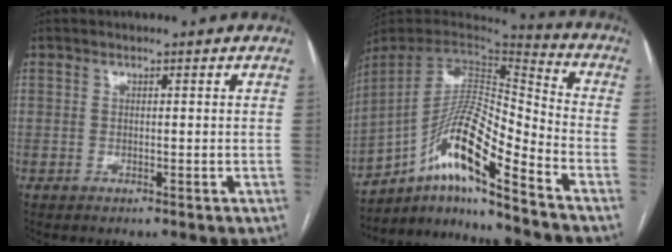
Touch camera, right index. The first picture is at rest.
{"total": 16.7, "force": [-10.7, 1.3, 12.8], "torque": [-0.245, 0.008, -0.192]}